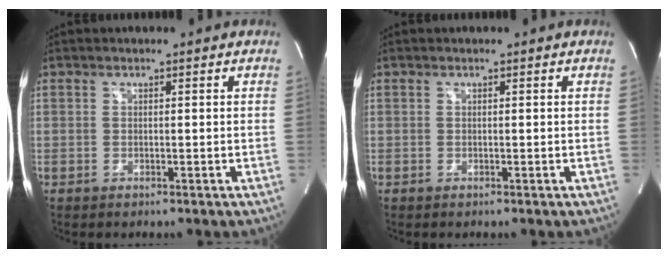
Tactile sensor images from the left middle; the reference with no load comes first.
{"total": 0.0}